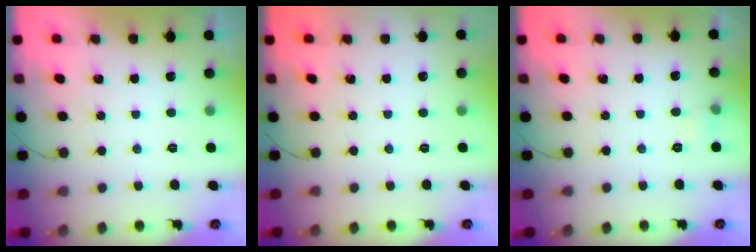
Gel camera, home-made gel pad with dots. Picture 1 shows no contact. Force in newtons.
{"total": 0.0}
{"total": 3.1, "press": 2.9, "slide": 1.1}